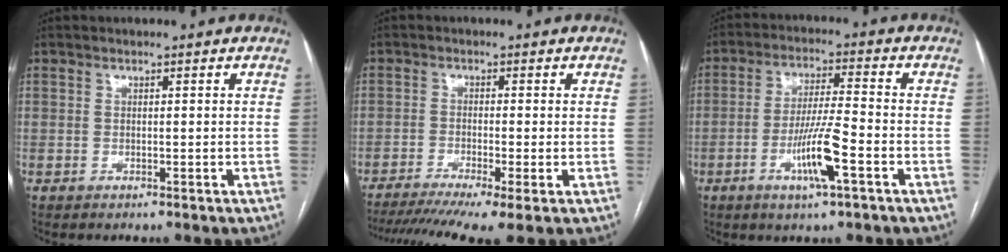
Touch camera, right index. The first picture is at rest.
{"total": 11.5, "force": [-8.3, 0.4, 8.0], "torque": [-0.129, -0.018, -0.131]}
{"total": 8.9, "force": [-3.6, 0.2, 8.1], "torque": [-0.154, -0.007, -0.066]}